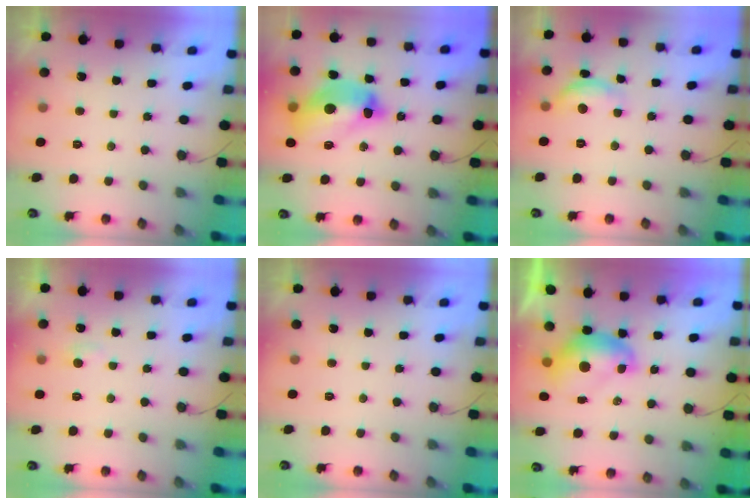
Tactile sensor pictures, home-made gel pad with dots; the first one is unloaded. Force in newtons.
{"total": 15.8, "press": 15.7, "slide": 1.7}
{"total": 9.6, "press": 9.6, "slide": 0.5}
{"total": 4.1, "press": 4.1, "slide": 0.5}
{"total": 0.0}
{"total": 9.1, "press": 9.1, "slide": 0.8}